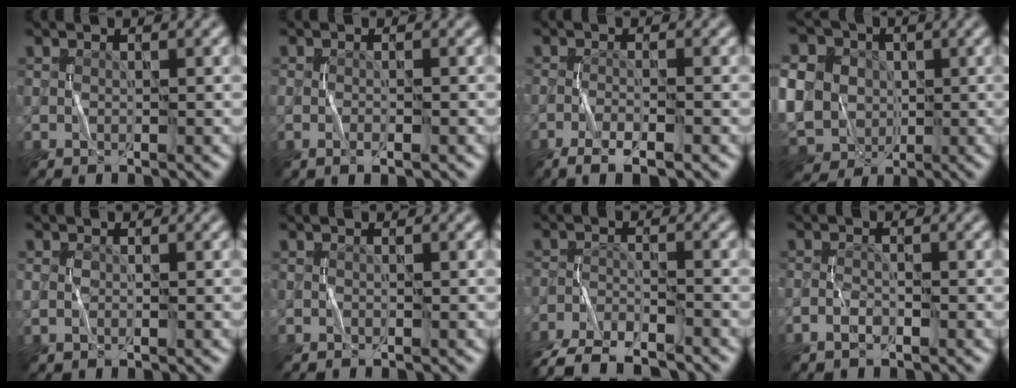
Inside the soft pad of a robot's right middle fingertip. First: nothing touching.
{"total": 1.3, "force": [-0.5, 0.4, 1.2], "torque": [-0.022, -0.002, -0.009]}
{"total": 3.5, "force": [-2.3, 0.7, 2.6], "torque": [-0.049, 0.000, -0.044]}
{"total": 14.2, "force": [0.6, 11.7, 8.1], "torque": [-0.190, 0.010, -0.017]}
{"total": 0.9, "force": [0.0, 0.7, 0.6], "torque": [-0.013, 0.000, 0.000]}
{"total": 0.0}
{"total": 7.9, "force": [-7.1, 2.1, 2.8], "torque": [-0.052, -0.024, -0.124]}
{"total": 1.3, "force": [-0.9, 0.6, 0.7], "torque": [-0.014, 0.003, -0.020]}